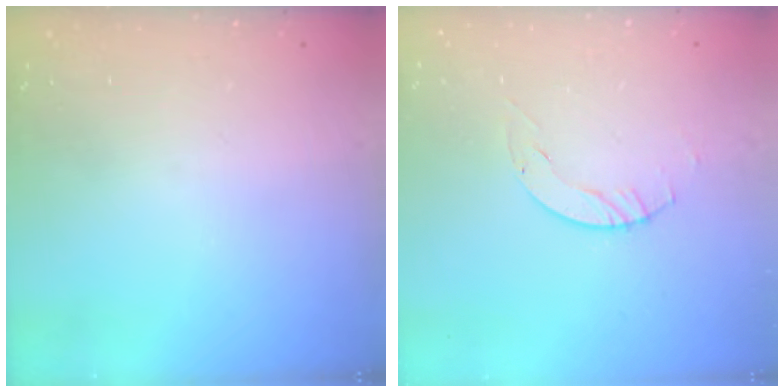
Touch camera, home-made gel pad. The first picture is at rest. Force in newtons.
{"total": 2.9, "press": 2.9, "slide": 0.4}